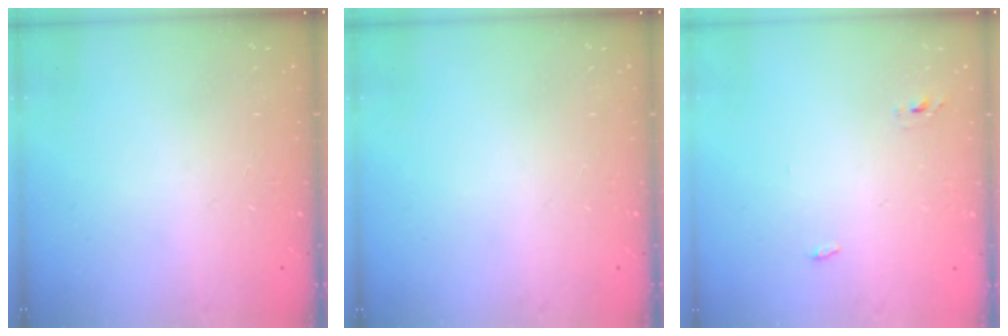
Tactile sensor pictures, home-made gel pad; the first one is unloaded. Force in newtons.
{"total": 0.0}
{"total": 2.7, "press": 2.6, "slide": 0.8}